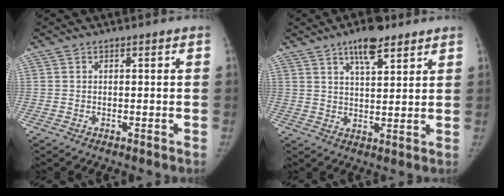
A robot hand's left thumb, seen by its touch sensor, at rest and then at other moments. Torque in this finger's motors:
{"motor_torque": [0.31, -0.36, 0.91, -0.54, 0.27]}